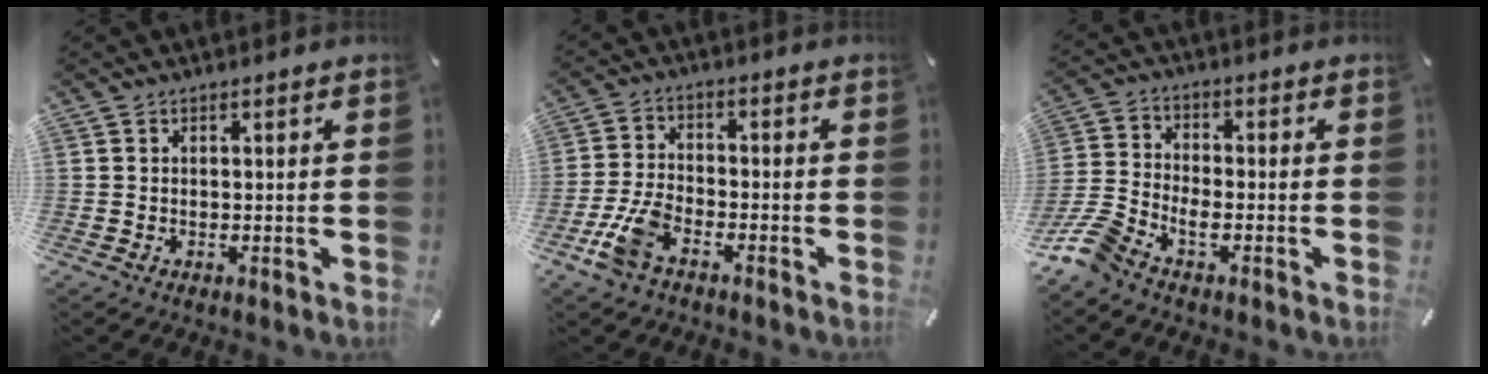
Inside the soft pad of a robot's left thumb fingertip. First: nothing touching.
{"total": 7.6, "force": [-4.1, 3.8, 5.1], "torque": [-0.117, 0.008, -0.078]}
{"total": 7.6, "force": [-4.8, 3.6, 4.5], "torque": [-0.113, 0.001, -0.094]}